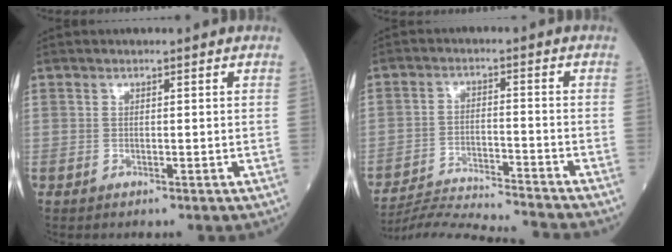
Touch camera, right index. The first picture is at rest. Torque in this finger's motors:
{"motor_torque": [-0.53, -0.44, -0.22, -0.21]}